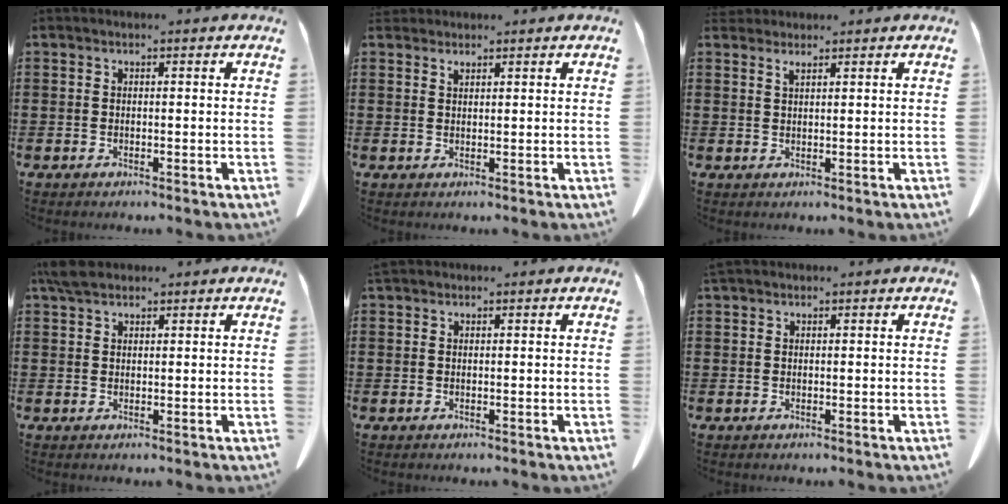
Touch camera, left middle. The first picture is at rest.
{"total": 1.2, "force": [1.1, 0.3, 0.3], "torque": [-0.010, -0.001, 0.022]}
{"total": 1.6, "force": [1.4, 0.2, 0.6], "torque": [-0.016, -0.001, 0.028]}
{"total": 3.2, "force": [2.5, 1.2, 1.7], "torque": [-0.040, 0.006, 0.048]}
{"total": 0.6, "force": [0.5, 0.2, 0.1], "torque": [-0.006, 0.000, 0.011]}
{"total": 0.5, "force": [0.5, 0.1, 0.2], "torque": [-0.006, 0.000, 0.010]}